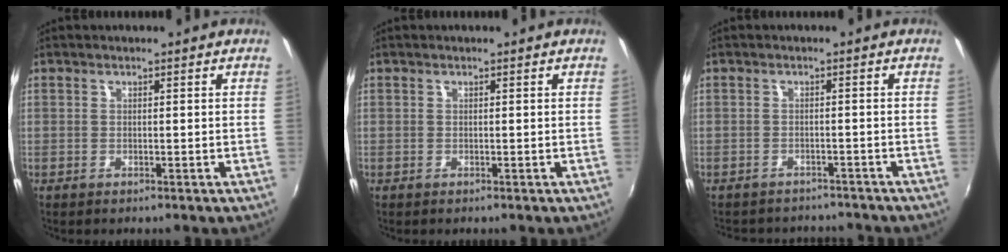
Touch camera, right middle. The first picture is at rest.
{"total": 0.0}
{"total": 9.6, "force": [-8.8, 2.9, 2.8], "torque": [-0.068, -0.018, -0.119]}